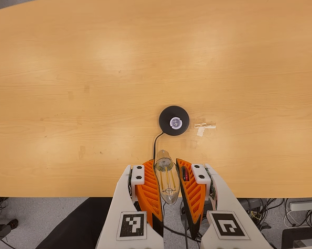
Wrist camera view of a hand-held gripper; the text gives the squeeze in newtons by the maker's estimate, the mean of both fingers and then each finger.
{"total": 21.5, "left": 22.7, "right": 20.4}